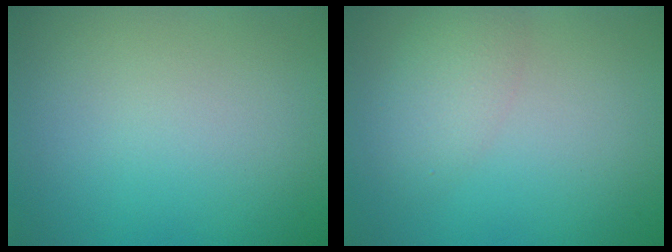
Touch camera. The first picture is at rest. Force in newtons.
{"total": 2.9, "press": 2.9, "slide": 0.1}